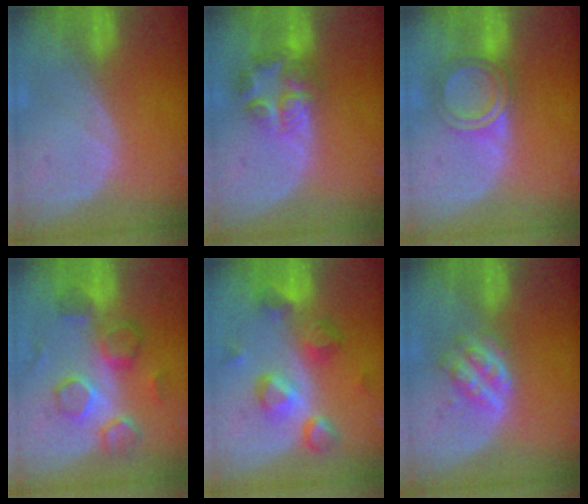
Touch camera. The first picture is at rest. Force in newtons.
{"total": 6.1, "press": 6.0, "slide": 1.2}
{"total": 5.0, "press": 4.9, "slide": 1.1}
{"total": 9.0, "press": 8.6, "slide": 2.8}
{"total": 9.4, "press": 8.1, "slide": 4.6}
{"total": 5.0, "press": 4.4, "slide": 2.4}